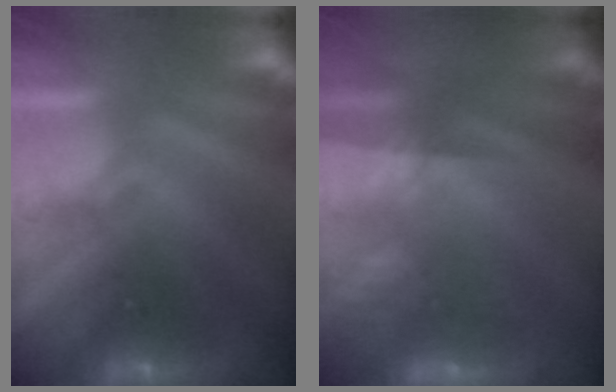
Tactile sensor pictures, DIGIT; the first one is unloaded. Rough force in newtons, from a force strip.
{"total": 2.3}